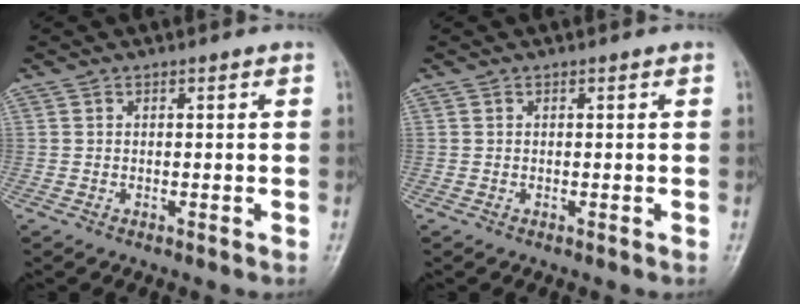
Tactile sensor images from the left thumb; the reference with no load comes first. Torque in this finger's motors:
{"motor_torque": [0.00, 0.00, 0.00, 0.00, 0.00]}